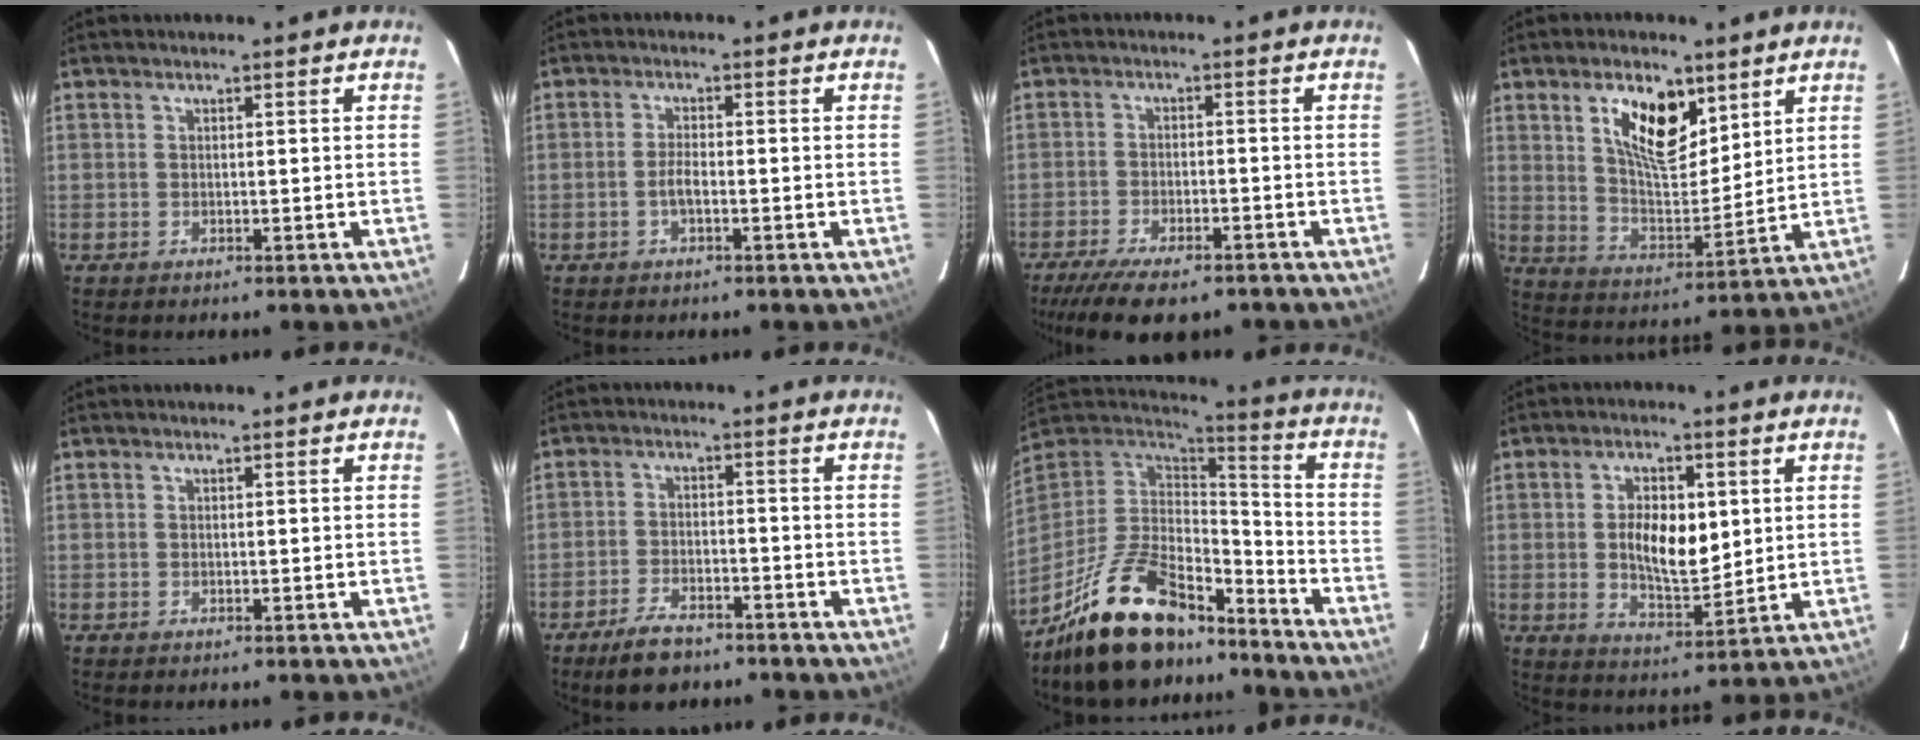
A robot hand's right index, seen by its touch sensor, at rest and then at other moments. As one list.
[{"total": 2.1, "force": [-0.9, 0.6, 1.8], "torque": [-0.039, 0.001, -0.018]}, {"total": 12.9, "force": [-10.0, 4.2, 6.9], "torque": [-0.155, -0.033, -0.159]}, {"total": 12.3, "force": [6.3, 5.6, 9.0], "torque": [-0.154, 0.004, 0.120]}, {"total": 0.0}, {"total": 7.3, "force": [-5.6, 3.0, 3.6], "torque": [-0.091, 0.002, -0.093]}, {"total": 23.8, "force": [-17.1, 9.9, 13.3], "torque": [-0.266, 0.000, -0.275]}, {"total": 9.5, "force": [1.2, 4.8, 8.2], "torque": [-0.144, 0.002, 0.028]}]